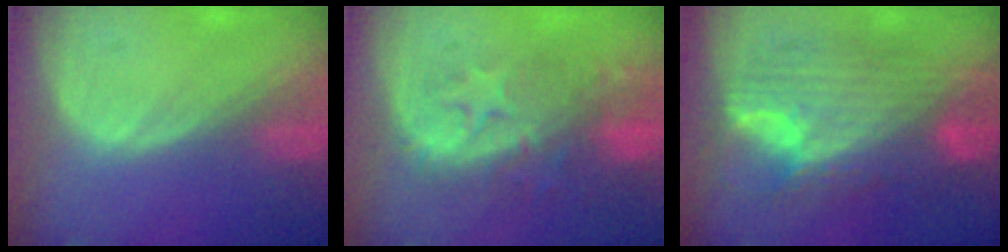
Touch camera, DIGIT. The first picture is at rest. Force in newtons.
{"total": 9.9, "press": 8.6, "slide": 4.8}
{"total": 11.4, "press": 11.4, "slide": 1.1}